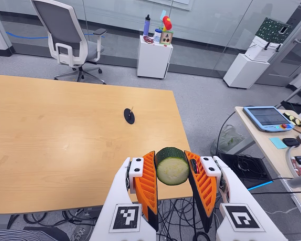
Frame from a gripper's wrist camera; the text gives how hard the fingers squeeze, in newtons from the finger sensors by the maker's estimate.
{"total": 13.4, "left": 14.3, "right": 12.5}